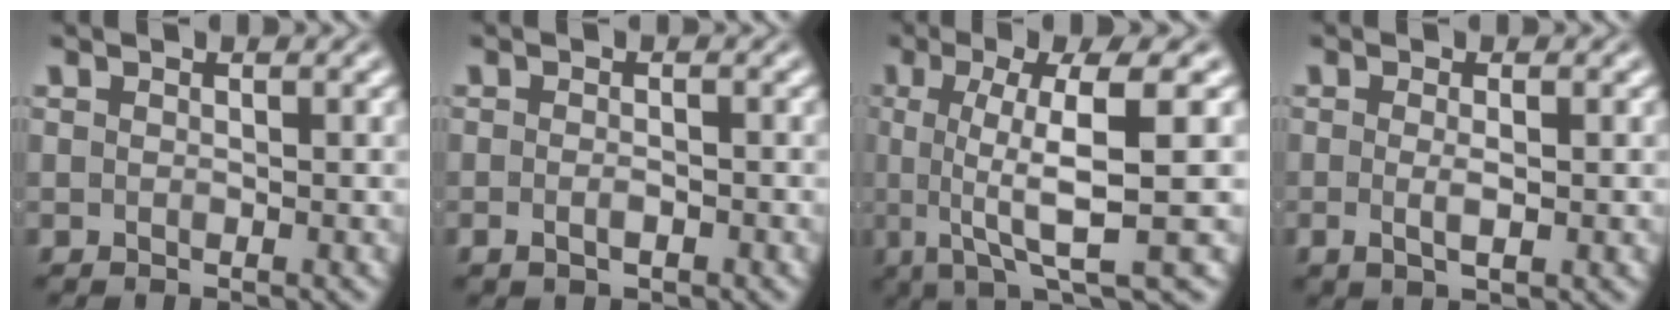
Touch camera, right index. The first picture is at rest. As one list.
[{"total": 1.5, "force": [-1.1, 0.5, 0.9], "torque": [-0.019, -0.005, -0.014]}, {"total": 7.1, "force": [-0.9, 1.1, 6.9], "torque": [-0.117, -0.020, -0.001]}, {"total": 1.7, "force": [-0.7, 0.0, 1.5], "torque": [-0.032, -0.012, -0.004]}]